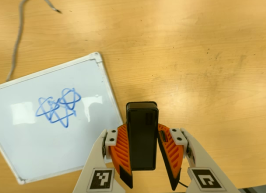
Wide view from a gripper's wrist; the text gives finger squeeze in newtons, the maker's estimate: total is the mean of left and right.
{"total": 5.9, "left": 5.6, "right": 6.2}